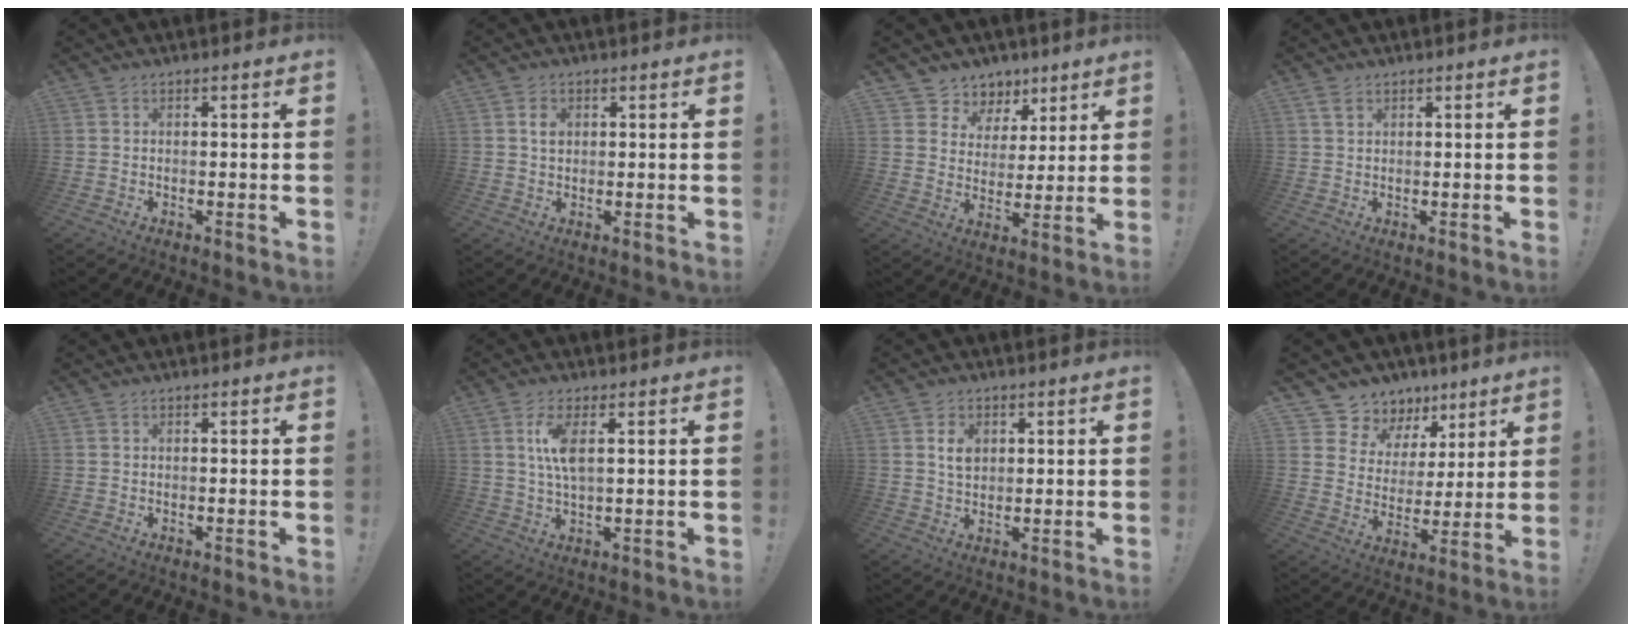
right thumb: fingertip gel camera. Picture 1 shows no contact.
{"total": 3.0, "force": [0.7, 2.2, 1.8], "torque": [-0.024, 0.001, 0.010]}
{"total": 7.4, "force": [4.4, 5.9, 0.8], "torque": [-0.005, -0.040, 0.088]}
{"total": 1.9, "force": [1.2, 1.0, 0.9], "torque": [-0.008, -0.004, 0.021]}
{"total": 0.0}
{"total": 7.7, "force": [2.1, 2.3, 7.0], "torque": [-0.127, -0.008, 0.033]}
{"total": 4.7, "force": [1.3, 3.7, 2.7], "torque": [-0.030, -0.004, 0.020]}
{"total": 9.5, "force": [6.7, 6.7, 1.2], "torque": [-0.024, -0.056, 0.130]}